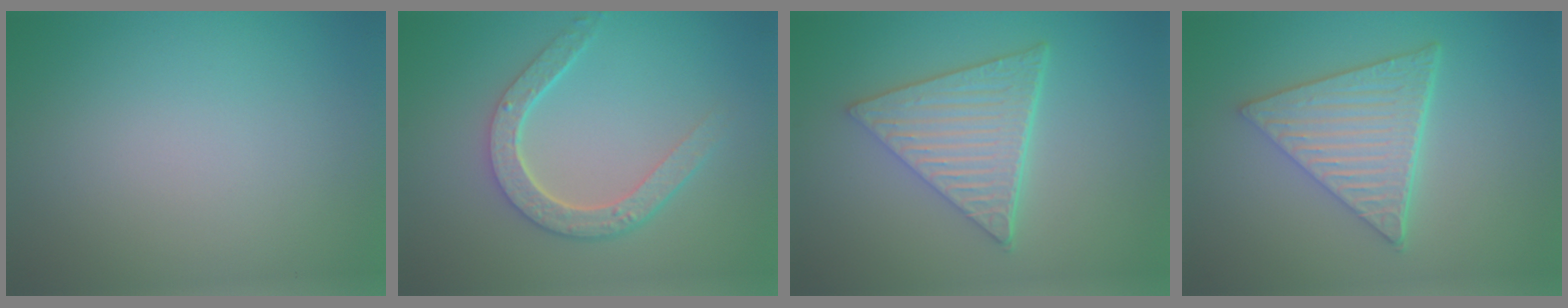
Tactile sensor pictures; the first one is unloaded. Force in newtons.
{"total": 4.4, "press": 3.4, "slide": 2.7}
{"total": 6.1, "press": 4.6, "slide": 4.1}
{"total": 6.1, "press": 4.6, "slide": 4.1}